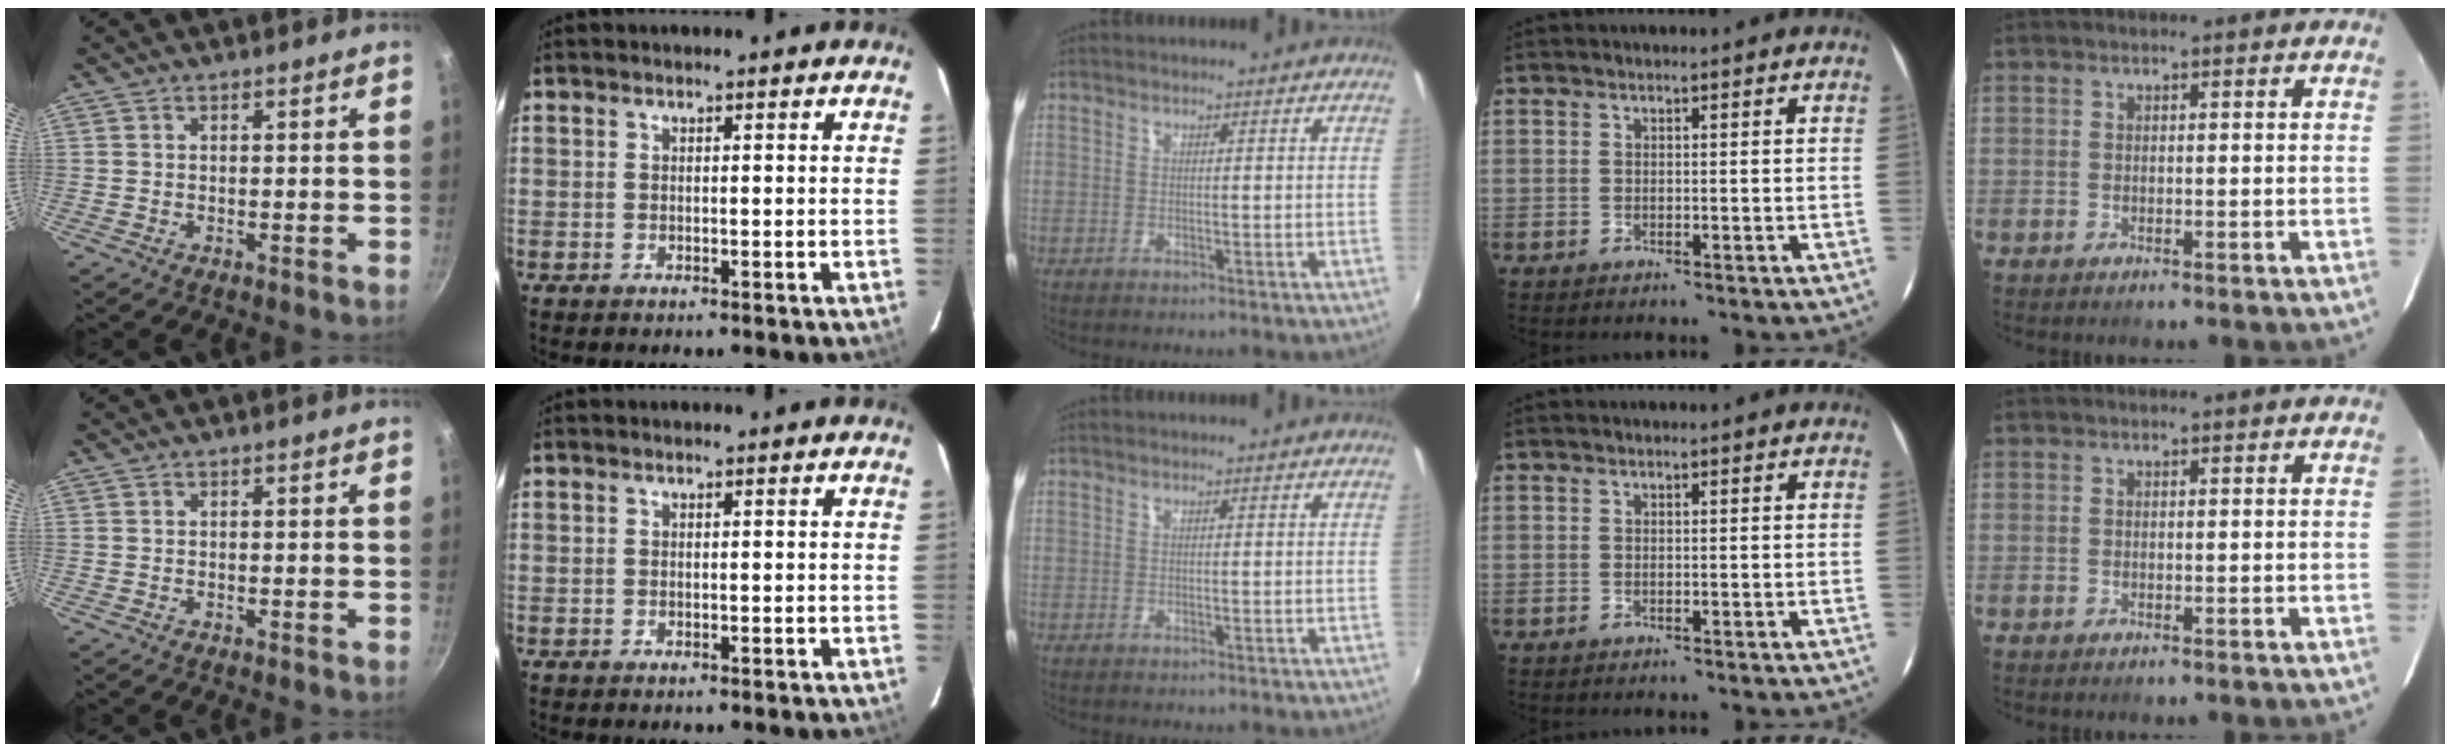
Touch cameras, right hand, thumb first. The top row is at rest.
{}